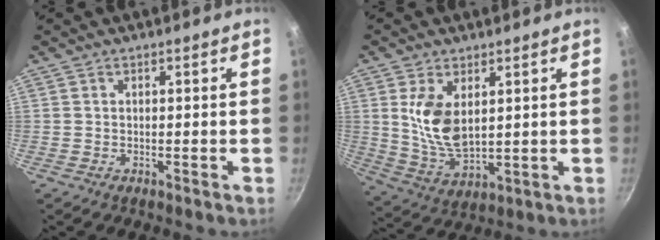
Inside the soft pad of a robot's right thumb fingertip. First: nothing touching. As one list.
[{"total": 10.3, "force": [2.7, 5.6, 8.2], "torque": [-0.154, -0.028, 0.063]}]